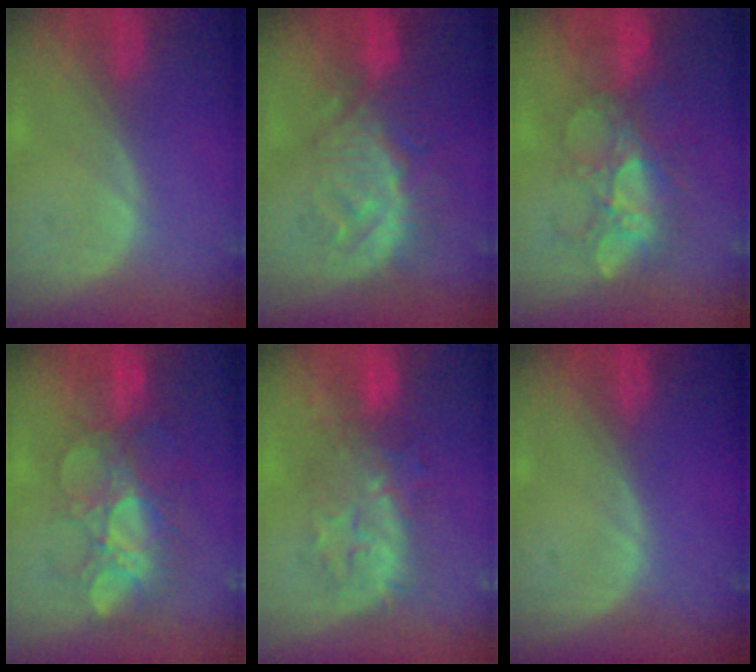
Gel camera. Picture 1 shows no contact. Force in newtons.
{"total": 9.2, "press": 8.6, "slide": 3.2}
{"total": 7.7, "press": 7.6, "slide": 1.4}
{"total": 9.2, "press": 8.8, "slide": 2.5}
{"total": 8.0, "press": 8.0, "slide": 0.9}
{"total": 0.0}